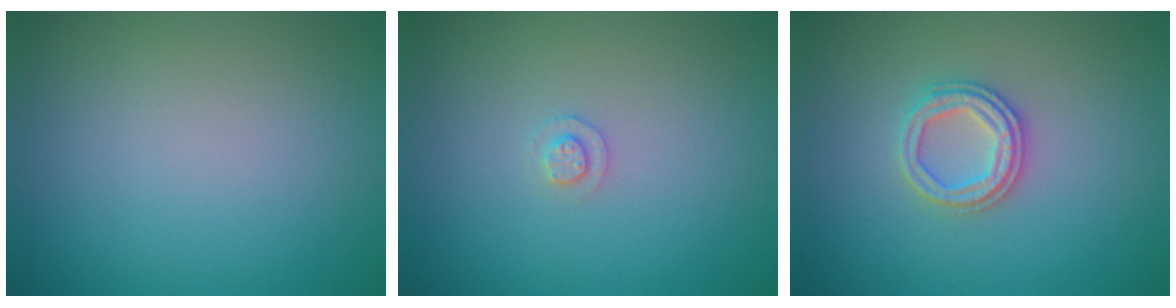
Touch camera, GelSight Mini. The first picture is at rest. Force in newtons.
{"total": 1.0, "press": 1.0, "slide": 0.2}
{"total": 2.6, "press": 2.5, "slide": 0.7}